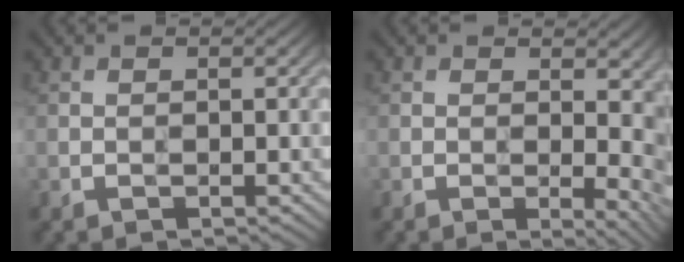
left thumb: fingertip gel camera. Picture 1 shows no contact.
{"total": 7.5, "force": [0.0, 2.8, 6.9], "torque": [-0.080, -0.002, 0.002]}